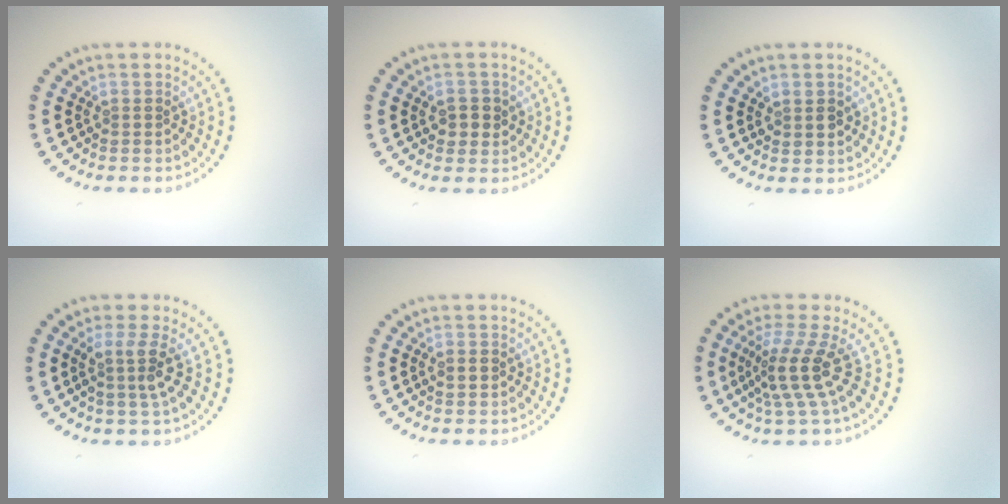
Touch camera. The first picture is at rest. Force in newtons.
{"total": 2.1, "press": 2.0, "slide": 0.4}
{"total": 1.5, "press": 1.4, "slide": 0.4}
{"total": 2.7, "press": 2.0, "slide": 1.8}
{"total": 1.5, "press": 1.5, "slide": 0.1}
{"total": 4.0, "press": 2.8, "slide": 2.9}